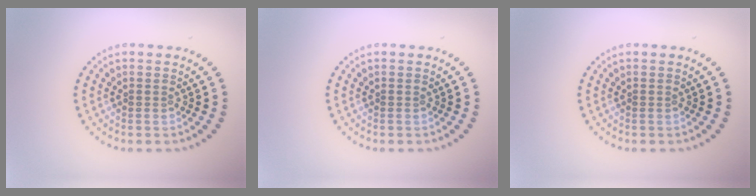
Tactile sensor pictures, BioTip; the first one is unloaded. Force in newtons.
{"total": 0.0}
{"total": 0.0}